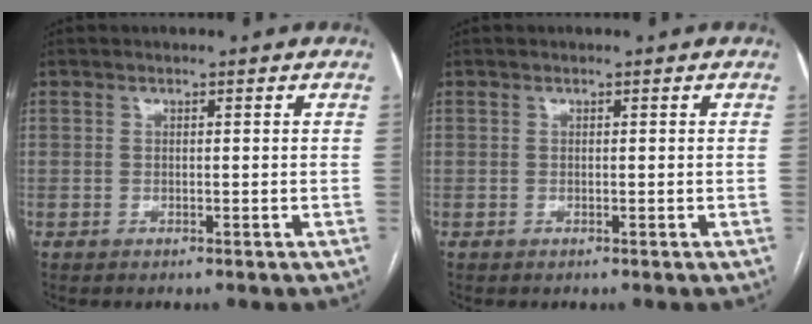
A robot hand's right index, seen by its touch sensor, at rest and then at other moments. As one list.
[{"total": 0.0}]